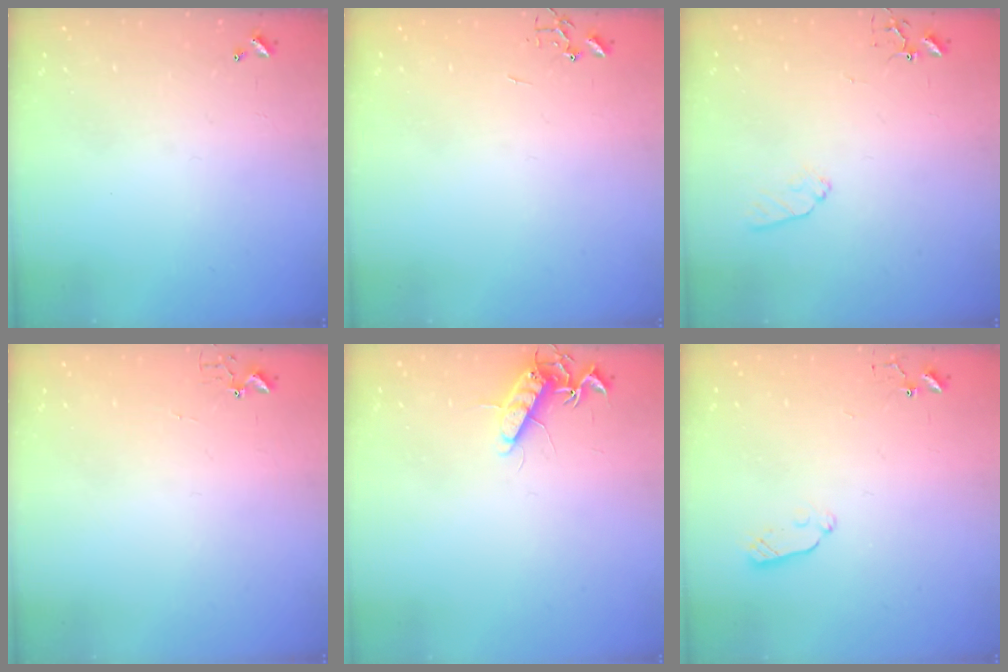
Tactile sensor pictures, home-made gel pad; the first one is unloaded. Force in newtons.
{"total": 0.0}
{"total": 7.7, "press": 7.6, "slide": 0.9}
{"total": 2.7, "press": 2.7, "slide": 0.3}
{"total": 11.1, "press": 11.1, "slide": 0.3}
{"total": 3.8, "press": 3.8, "slide": 0.6}